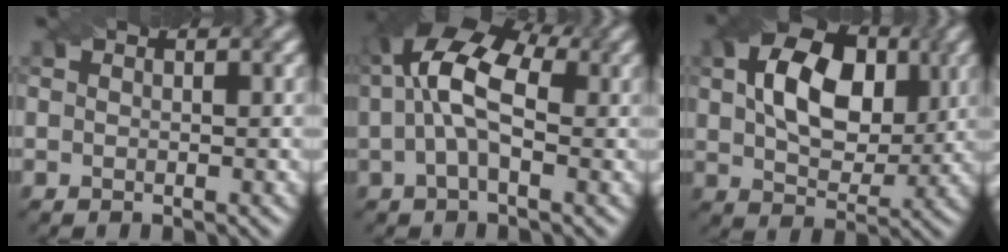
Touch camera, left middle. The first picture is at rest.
{"total": 9.0, "force": [1.8, 4.7, 7.5], "torque": [-0.158, 0.024, 0.020]}
{"total": 9.0, "force": [2.1, 5.8, 6.5], "torque": [-0.117, 0.010, 0.032]}